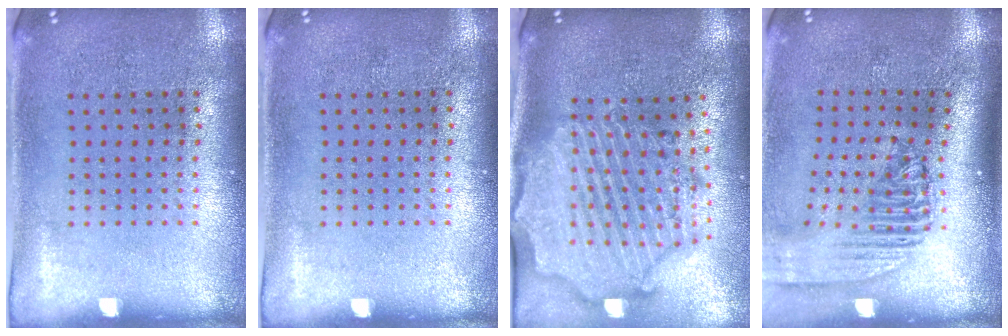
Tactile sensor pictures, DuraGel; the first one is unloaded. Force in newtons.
{"total": 0.0}
{"total": 3.2, "press": 2.7, "slide": 1.7}
{"total": 2.3, "press": 1.7, "slide": 1.5}